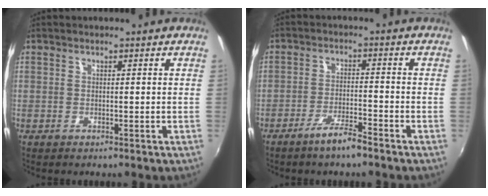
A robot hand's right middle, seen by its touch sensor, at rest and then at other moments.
{"total": 5.1, "force": [-4.0, 0.6, 3.1], "torque": [-0.073, -0.002, -0.072]}